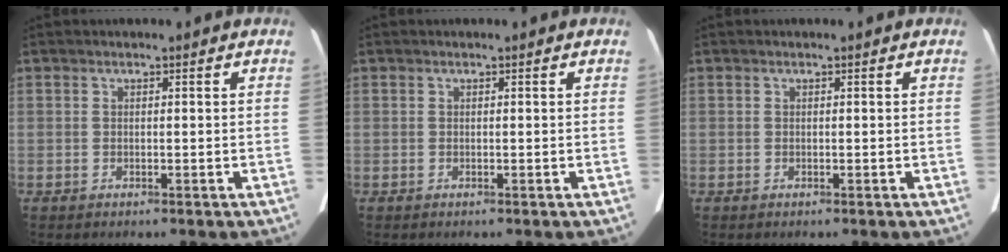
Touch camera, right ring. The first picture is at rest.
{"total": 0.0}
{"total": 0.0}